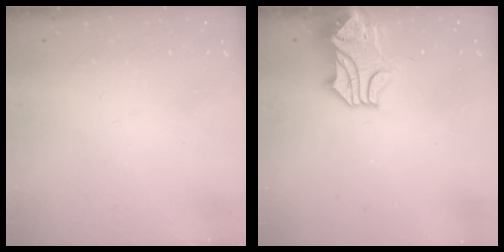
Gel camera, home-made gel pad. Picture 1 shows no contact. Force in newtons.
{"total": 1.0, "press": 0.2, "slide": 1.0}